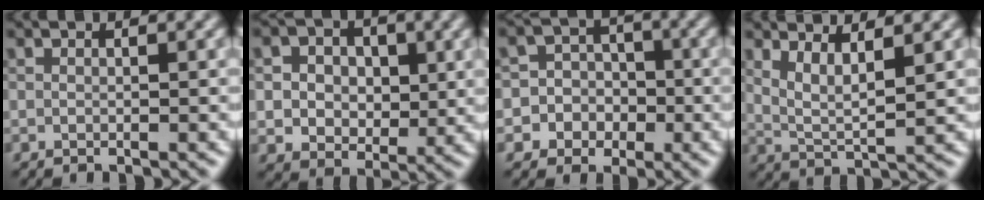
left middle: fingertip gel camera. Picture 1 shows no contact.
{"total": 6.2, "force": [1.3, 4.8, 3.6], "torque": [-0.067, 0.001, 0.008]}
{"total": 6.4, "force": [-2.0, 6.0, 0.7], "torque": [0.008, 0.005, -0.068]}
{"total": 3.6, "force": [2.1, 1.1, 2.8], "torque": [-0.057, -0.014, 0.039]}